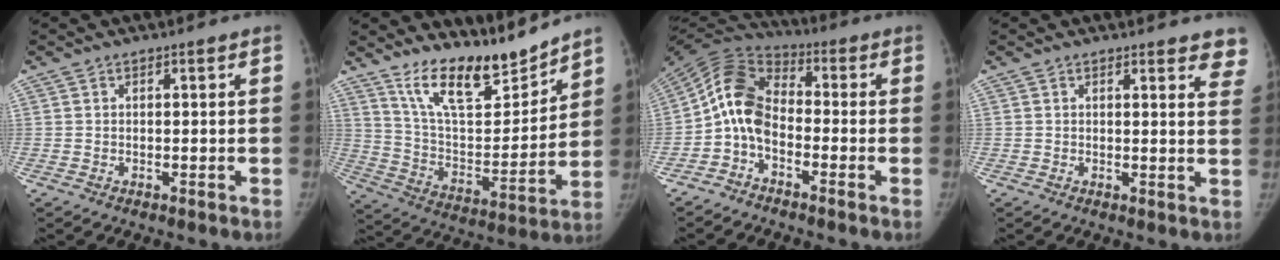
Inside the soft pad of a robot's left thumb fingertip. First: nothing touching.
{"total": 16.3, "force": [13.9, 4.5, 7.2], "torque": [-0.085, -0.096, 0.252]}
{"total": 10.3, "force": [-2.6, 6.8, 7.3], "torque": [-0.136, 0.051, -0.068]}
{"total": 6.9, "force": [6.1, 2.0, 2.6], "torque": [0.009, -0.029, 0.043]}